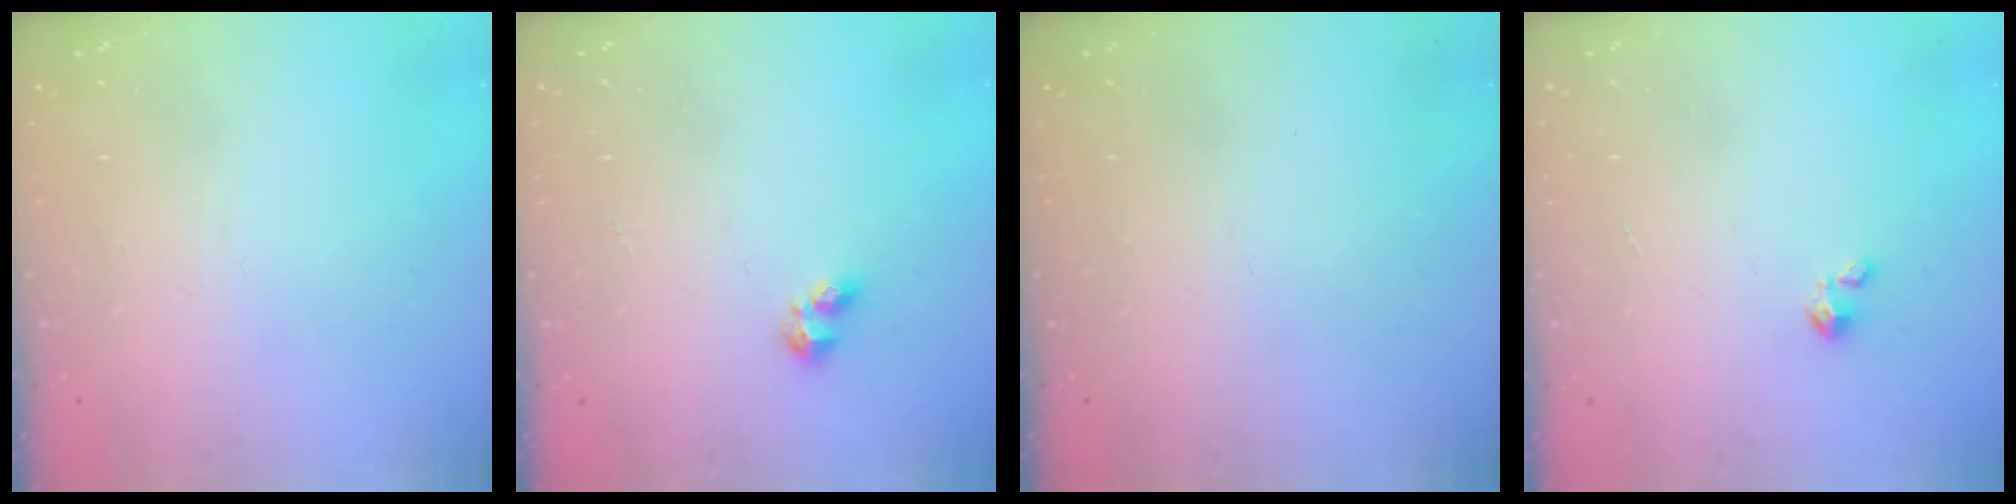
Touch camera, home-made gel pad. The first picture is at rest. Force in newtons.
{"total": 2.1, "press": 2.0, "slide": 0.8}
{"total": 0.0}
{"total": 1.5, "press": 1.5, "slide": 0.1}